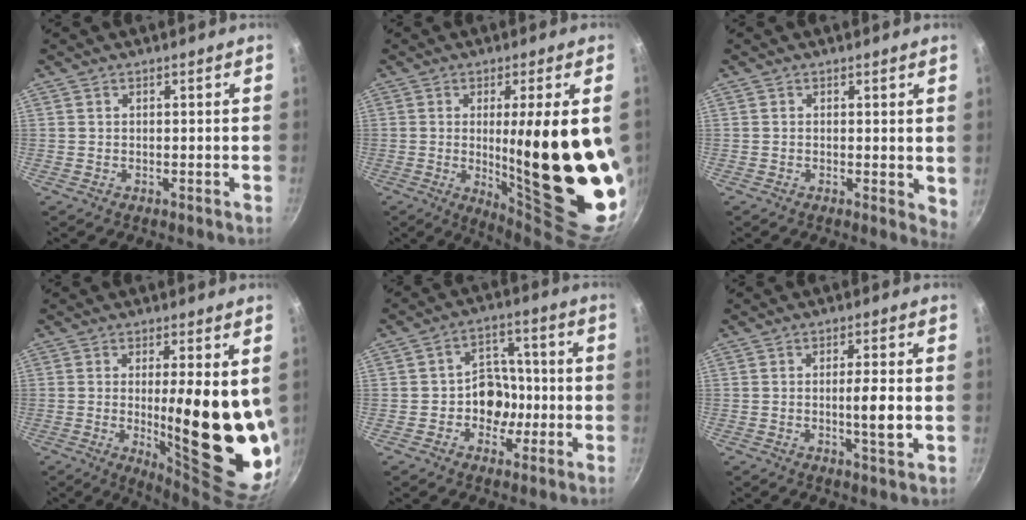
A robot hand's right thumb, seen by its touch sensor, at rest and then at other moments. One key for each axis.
{"total": 24.3, "fx": -0.1, "fy": 4.9, "fz": 23.8, "tx": -0.316, "ty": -0.035, "tz": 0.013}
{"total": 2.9, "fx": 0.4, "fy": 1.4, "fz": 2.6, "tx": -0.028, "ty": -0.006, "tz": 0.003}
{"total": 20.0, "fx": 0.7, "fy": 5.7, "fz": 19.2, "tx": -0.241, "ty": -0.038, "tz": 0.021}
{"total": 8.6, "fx": -1.9, "fy": 7.1, "fz": 4.4, "tx": -0.013, "ty": 0.026, "tz": -0.037}
{"total": 5.3, "fx": -0.6, "fy": 0.9, "fz": 5.2, "tx": -0.091, "ty": 0.001, "tz": -0.011}